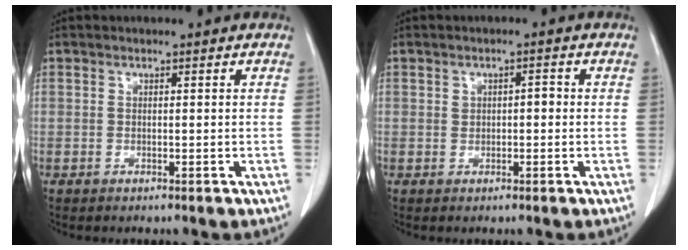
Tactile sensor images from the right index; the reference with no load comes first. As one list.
[{"total": 1.7, "force": [0.0, 1.0, 1.3], "torque": [-0.017, 0.007, 0.000]}]